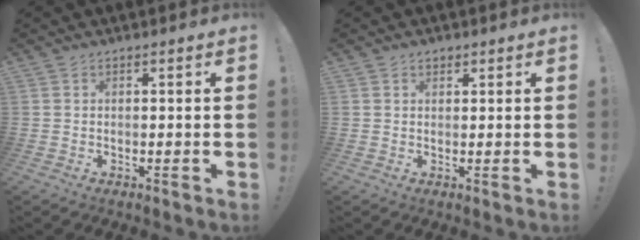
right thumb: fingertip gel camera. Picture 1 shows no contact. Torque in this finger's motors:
{"motor_torque": [0.02, 0.15, 0.03, -0.09, 0.00]}